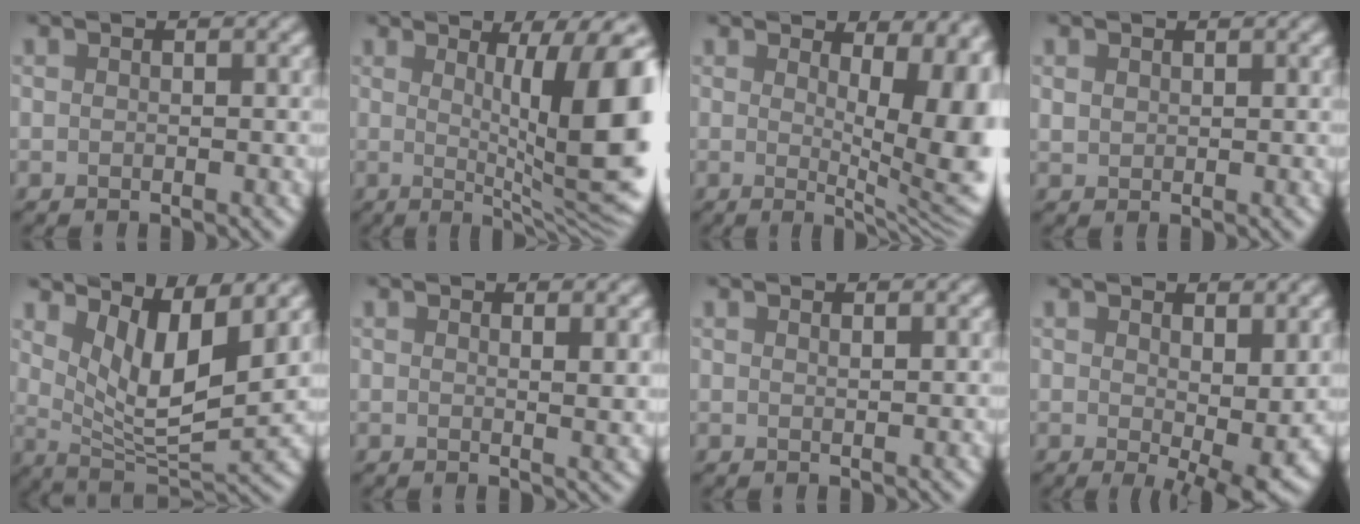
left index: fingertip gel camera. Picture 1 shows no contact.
{"total": 10.8, "force": [1.0, 2.3, 10.5], "torque": [-0.131, -0.006, 0.015]}
{"total": 11.9, "force": [2.7, 4.7, 10.6], "torque": [-0.100, -0.001, 0.044]}
{"total": 0.9, "force": [0.6, 0.6, 0.3], "torque": [-0.009, -0.002, 0.014]}
{"total": 6.8, "force": [3.1, 2.1, 5.6], "torque": [-0.108, -0.016, 0.054]}
{"total": 2.3, "force": [1.5, 0.6, 1.7], "torque": [-0.009, 0.001, 0.018]}
{"total": 0.7, "force": [0.6, 0.1, 0.3], "torque": [0.001, 0.001, 0.006]}
{"total": 5.7, "force": [1.1, 2.2, 5.1], "torque": [-0.086, -0.016, 0.025]}